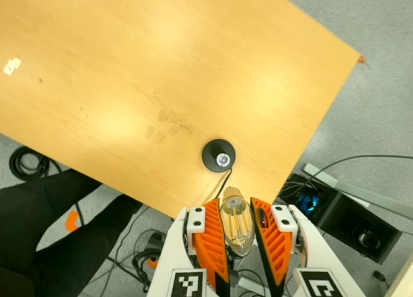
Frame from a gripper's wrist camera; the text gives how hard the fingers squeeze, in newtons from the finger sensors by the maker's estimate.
{"total": 12.5, "left": 13.1, "right": 12.0}